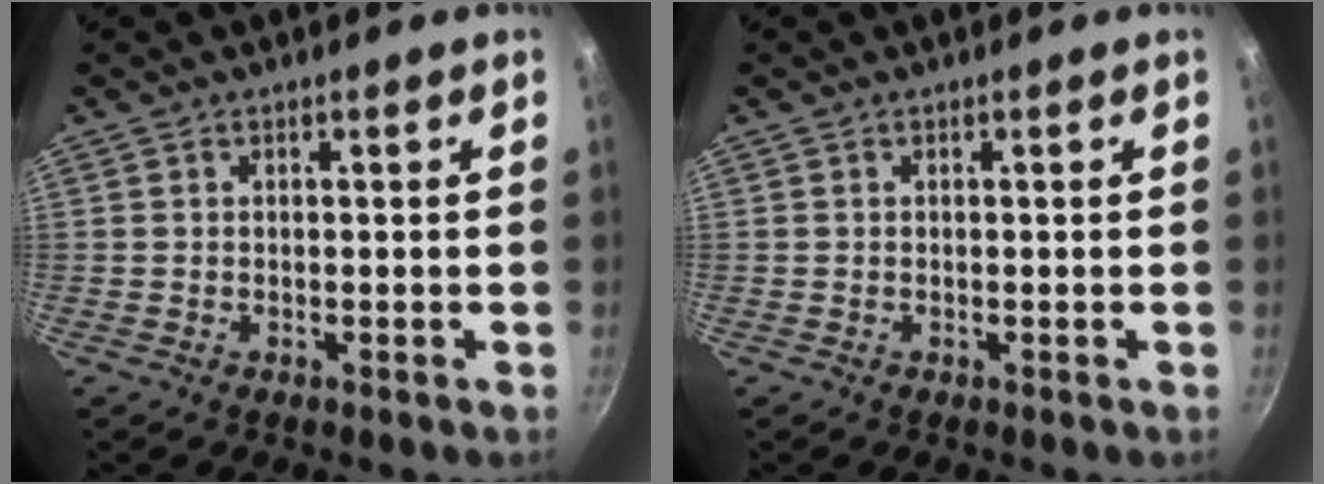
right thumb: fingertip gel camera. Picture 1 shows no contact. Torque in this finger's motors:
{"motor_torque": [-0.01, 0.01, 0.00, 0.00, 0.00]}